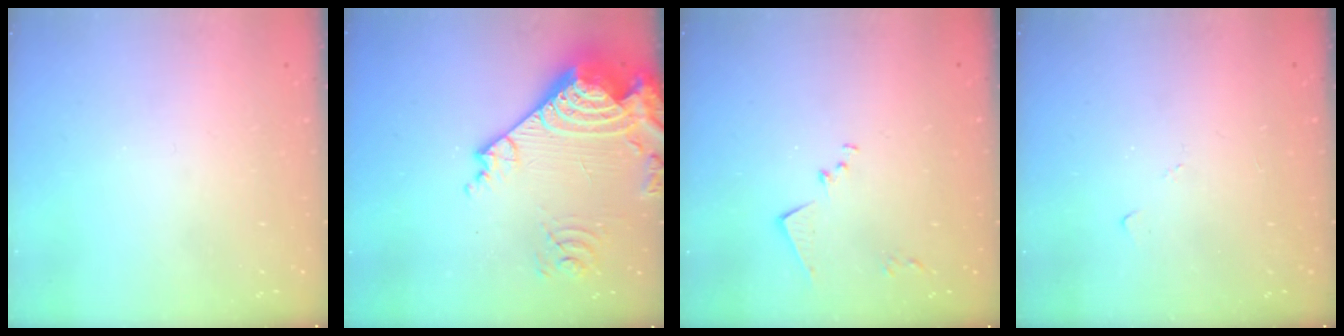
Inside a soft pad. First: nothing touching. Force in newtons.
{"total": 23.5, "press": 23.4, "slide": 2.7}
{"total": 8.4, "press": 8.4, "slide": 0.6}
{"total": 6.1, "press": 6.0, "slide": 0.6}